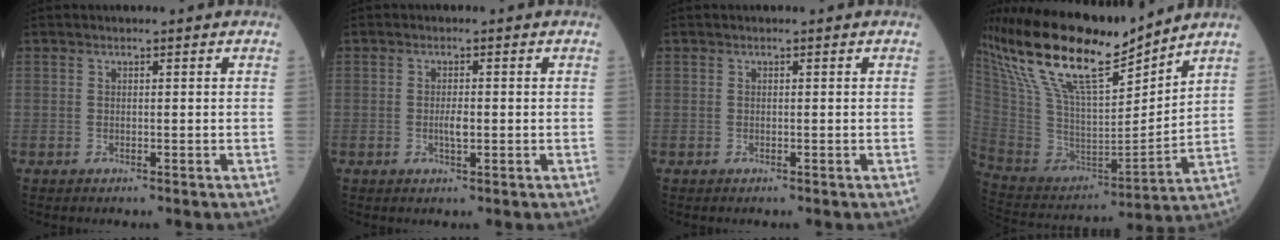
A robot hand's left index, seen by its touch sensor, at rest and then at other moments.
{"total": 1.9, "force": [-0.3, 0.5, 1.8], "torque": [-0.037, 0.000, -0.004]}
{"total": 0.0}
{"total": 23.5, "force": [17.8, 4.4, 14.7], "torque": [-0.297, 0.010, 0.335]}